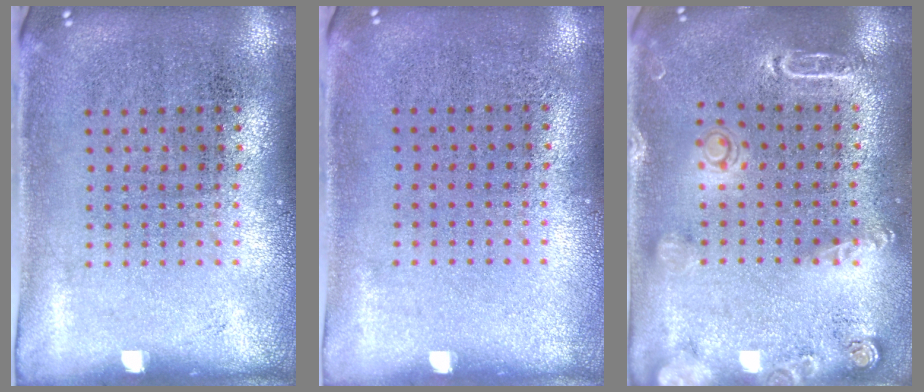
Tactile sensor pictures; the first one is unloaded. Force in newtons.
{"total": 0.0}
{"total": 1.8, "press": 1.8, "slide": 0.4}